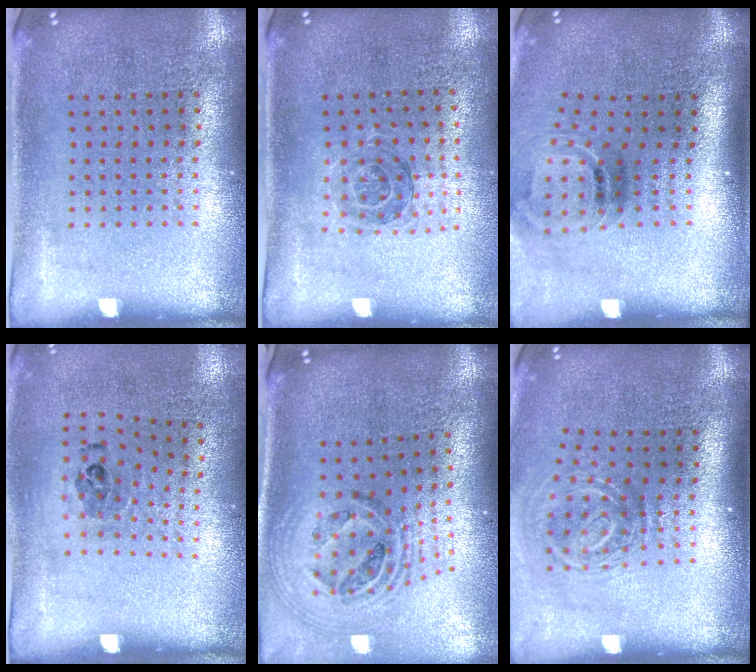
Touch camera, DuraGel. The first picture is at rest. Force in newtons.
{"total": 1.0, "press": 1.0, "slide": 0.1}
{"total": 1.5, "press": 1.1, "slide": 1.1}
{"total": 1.1, "press": 0.7, "slide": 0.8}
{"total": 1.9, "press": 1.5, "slide": 1.1}
{"total": 2.0, "press": 1.3, "slide": 1.5}